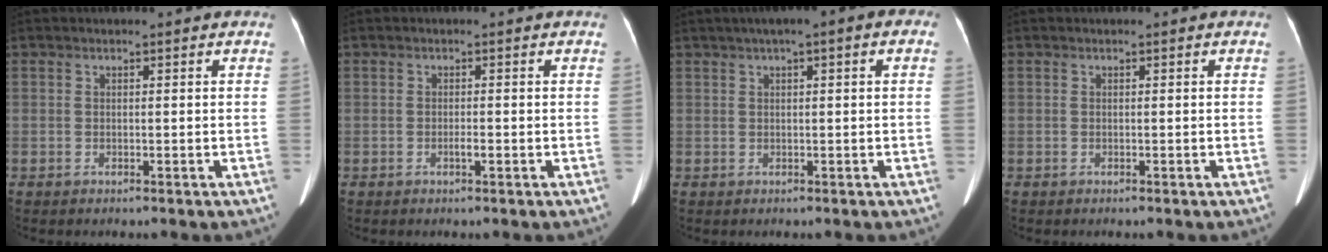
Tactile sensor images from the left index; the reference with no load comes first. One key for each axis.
{"total": 0.9, "fx": -0.4, "fy": 0.1, "fz": 0.8, "tx": -0.014, "ty": 0.001, "tz": -0.008}
{"total": 5.4, "fx": 2.4, "fy": 0.8, "fz": 4.8, "tx": -0.069, "ty": 0.031, "tz": 0.030}
{"total": 0.0}